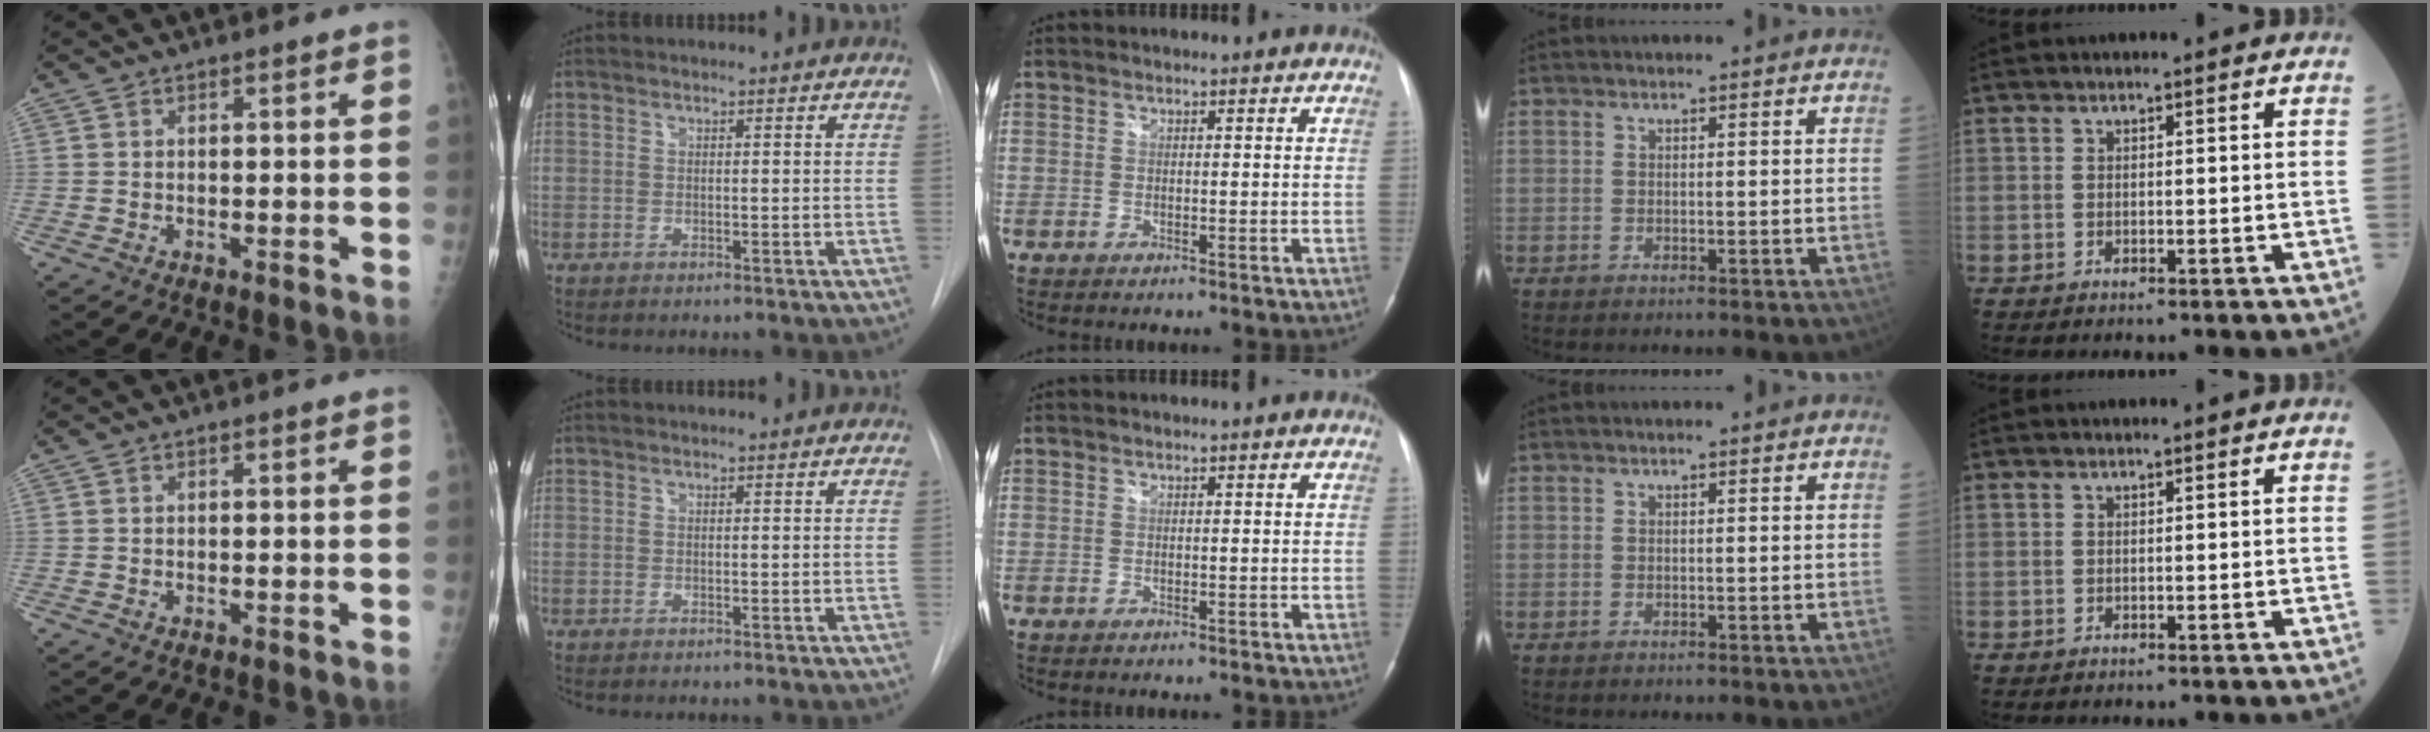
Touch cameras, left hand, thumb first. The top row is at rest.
{}